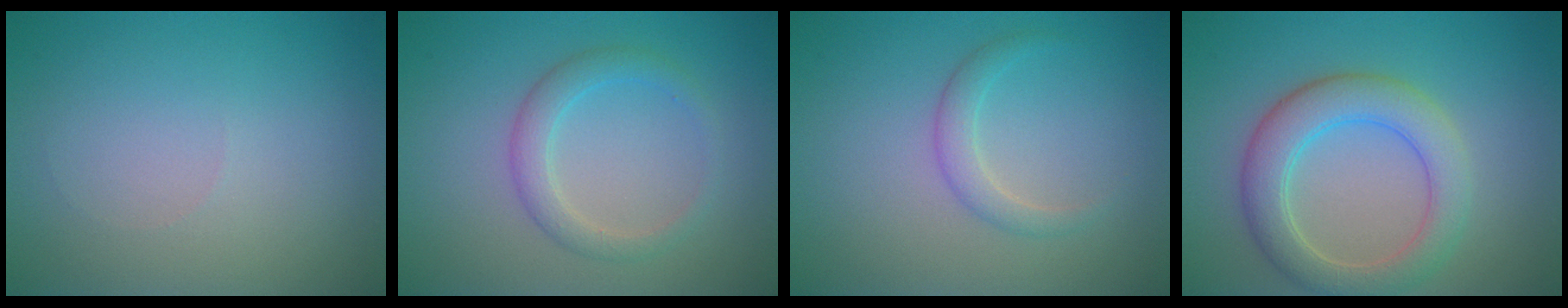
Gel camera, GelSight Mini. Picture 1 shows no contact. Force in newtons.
{"total": 2.4, "press": 2.4, "slide": 0.1}
{"total": 1.7, "press": 1.7, "slide": 0.0}
{"total": 5.2, "press": 5.2, "slide": 0.6}